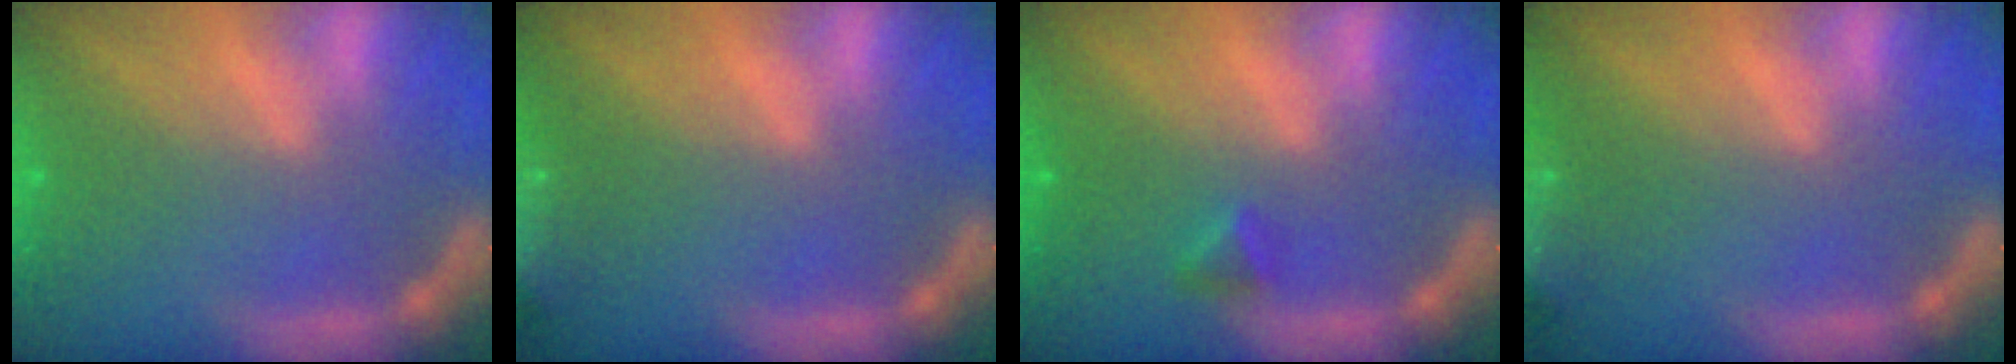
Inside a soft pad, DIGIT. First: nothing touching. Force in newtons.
{"total": 7.9}
{"total": 1.4}
{"total": 7.4}